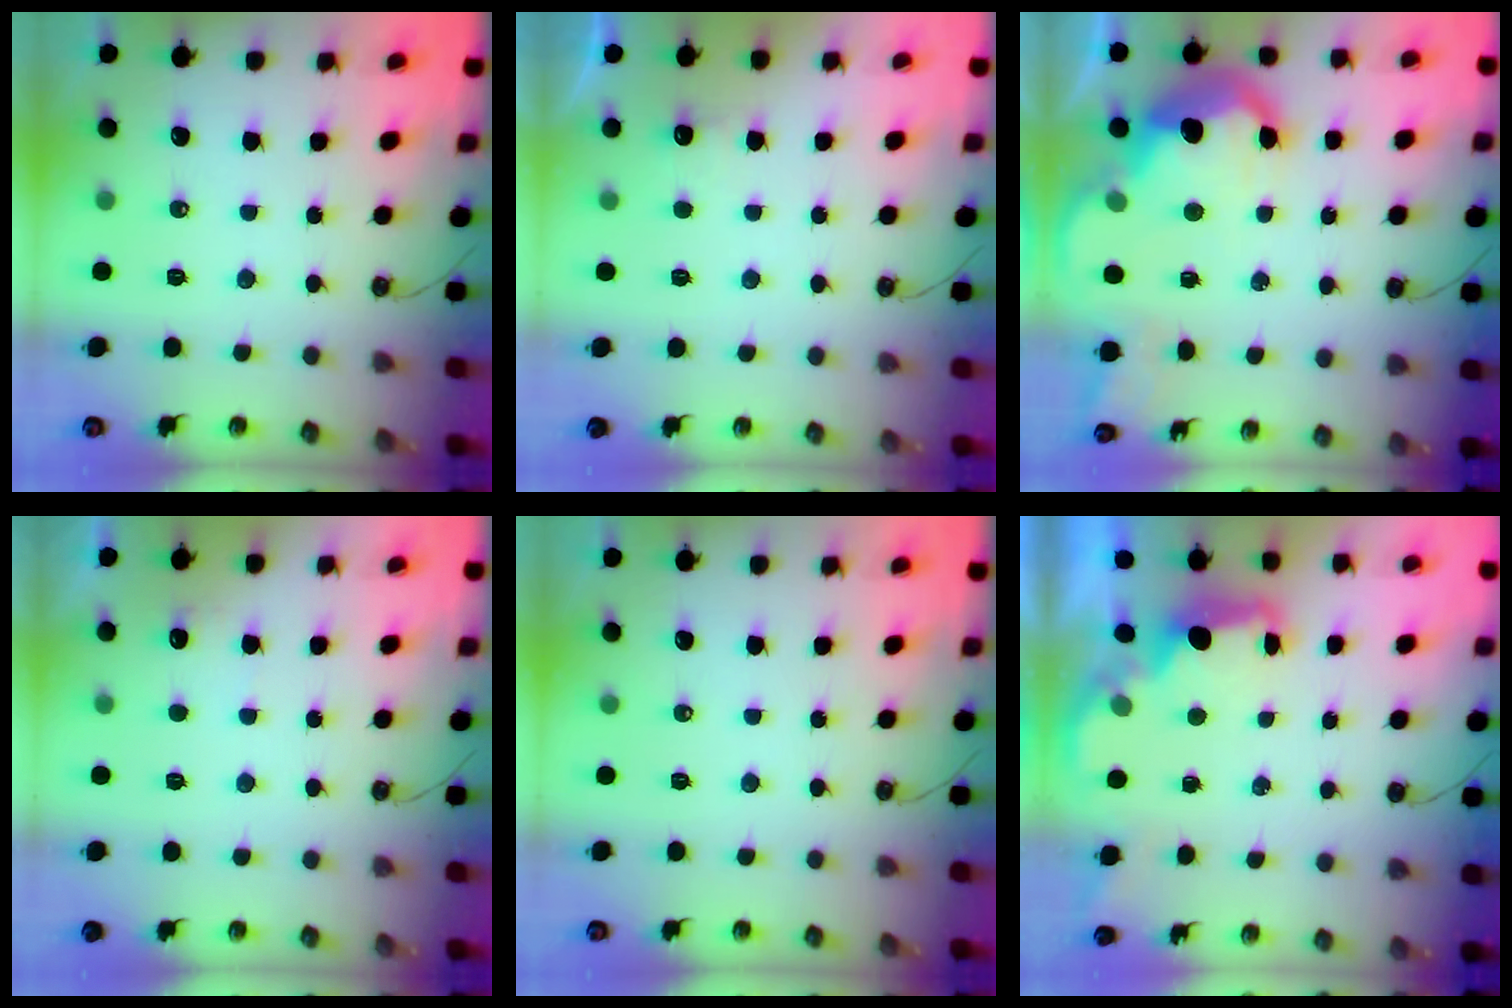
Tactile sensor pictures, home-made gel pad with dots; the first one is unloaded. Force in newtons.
{"total": 1.5, "press": 1.4, "slide": 0.6}
{"total": 13.0, "press": 12.9, "slide": 1.2}
{"total": 3.7, "press": 3.5, "slide": 1.1}
{"total": 0.0}
{"total": 2.1, "press": 2.0, "slide": 0.8}